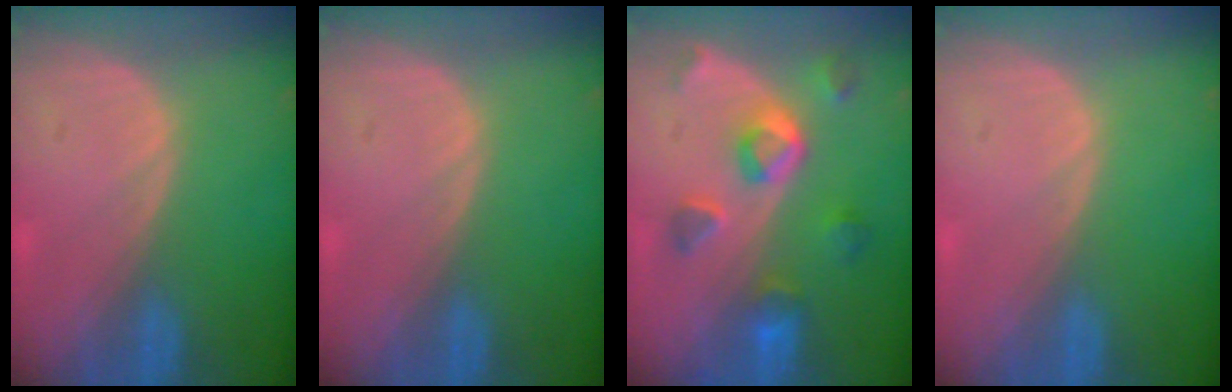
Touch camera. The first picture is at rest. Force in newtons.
{"total": 0.0}
{"total": 7.8, "press": 7.0, "slide": 3.5}
{"total": 0.0}